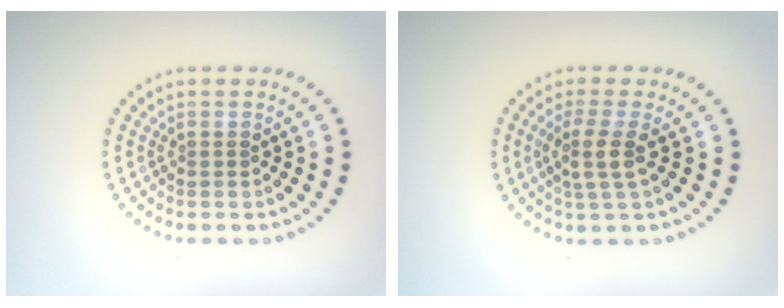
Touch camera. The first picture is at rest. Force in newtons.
{"total": 2.7, "press": 2.2, "slide": 1.5}